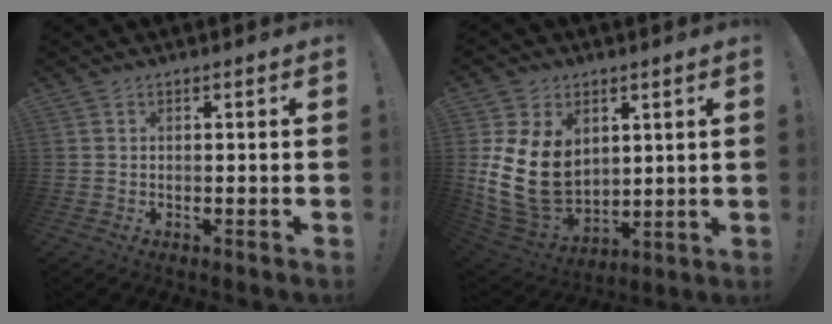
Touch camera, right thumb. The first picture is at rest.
{"total": 18.8, "force": [2.4, 13.8, 12.6], "torque": [-0.254, -0.025, 0.054]}